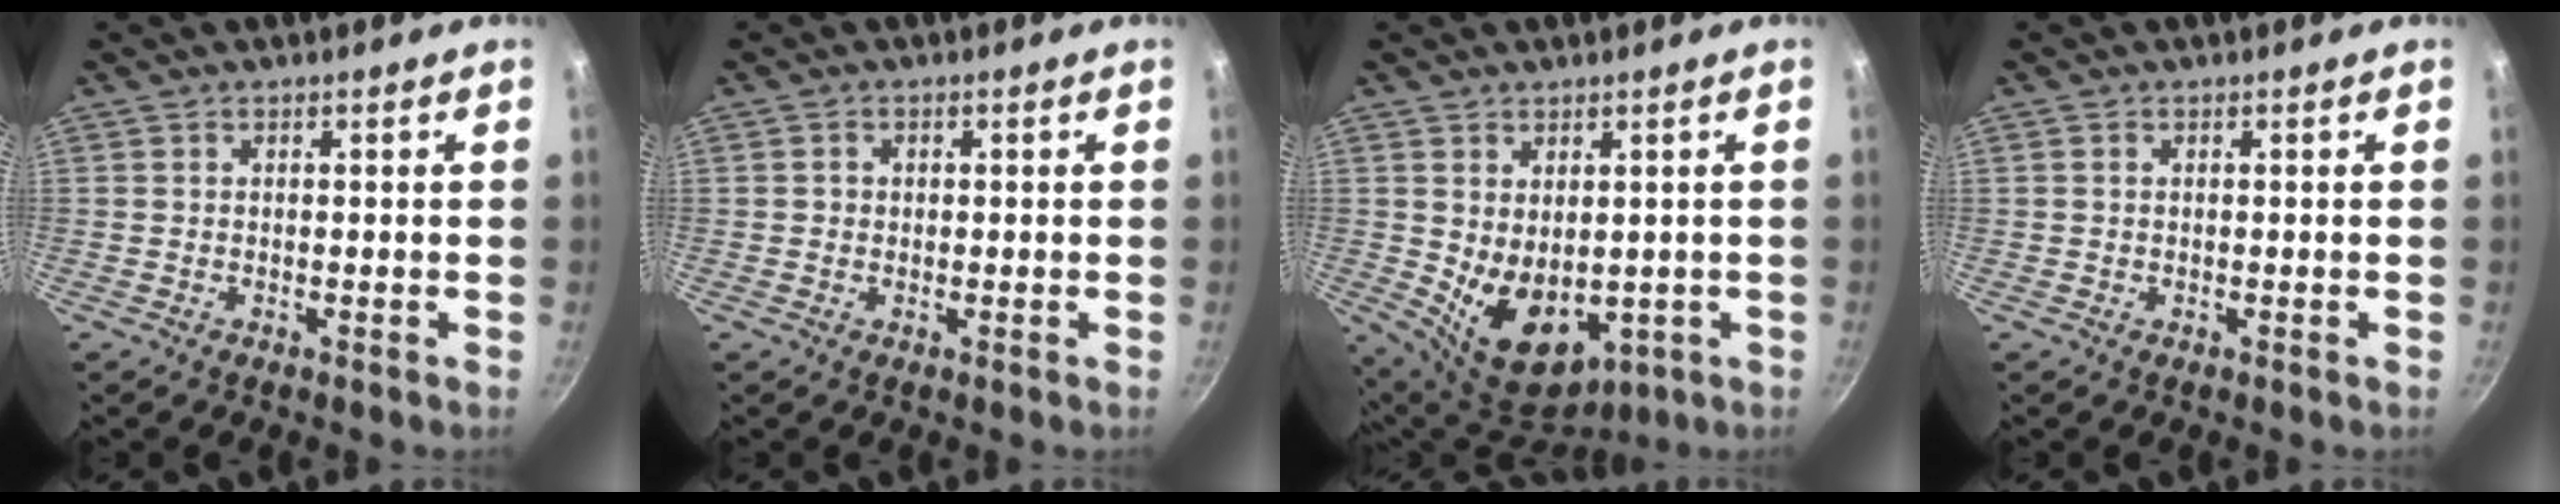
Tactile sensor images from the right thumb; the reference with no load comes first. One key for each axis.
{"total": 1.0, "fx": 0.1, "fy": 1.0, "fz": 0.3, "tx": 0.000, "ty": 0.001, "tz": -0.001}
{"total": 11.3, "fx": -0.3, "fy": 7.7, "fz": 8.2, "tx": -0.108, "ty": -0.027, "tz": 0.024}
{"total": 0.0}